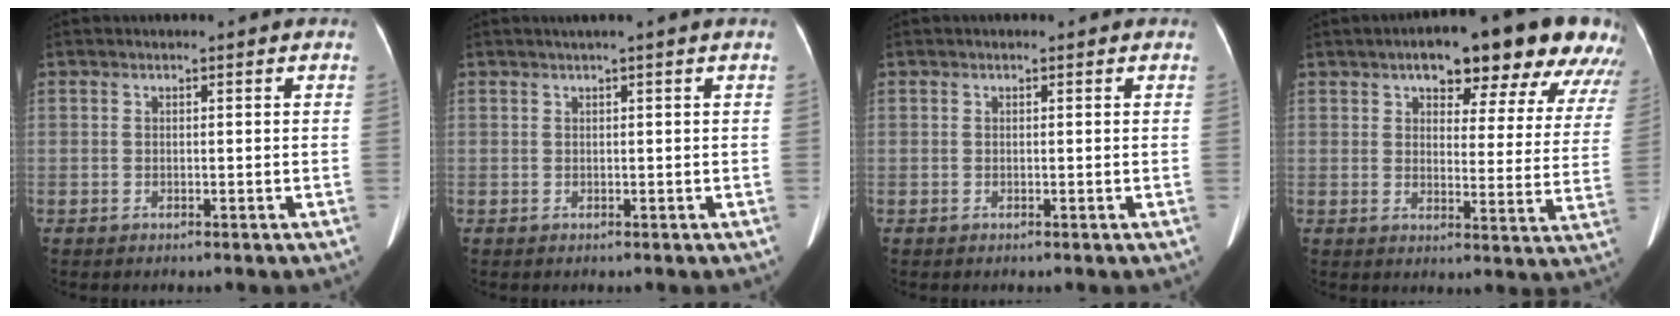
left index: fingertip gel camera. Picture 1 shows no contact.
{"total": 1.1, "force": [0.7, -0.4, 0.7], "torque": [-0.017, 0.006, 0.022]}
{"total": 0.0}
{"total": 19.4, "force": [14.0, 5.9, 12.1], "torque": [-0.129, 0.019, 0.156]}